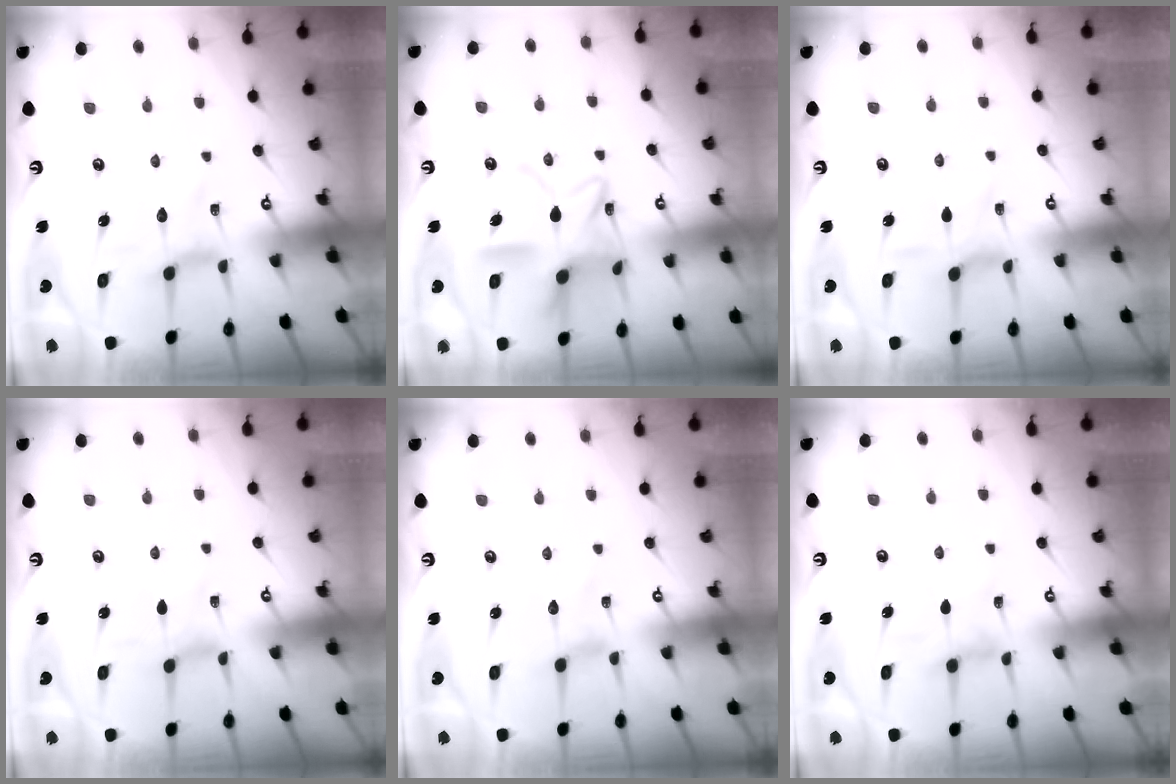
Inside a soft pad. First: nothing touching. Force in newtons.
{"total": 14.4, "press": 14.4, "slide": 1.2}
{"total": 2.1, "press": 2.1, "slide": 0.5}
{"total": 0.0}
{"total": 0.0}
{"total": 3.6, "press": 3.6, "slide": 0.5}